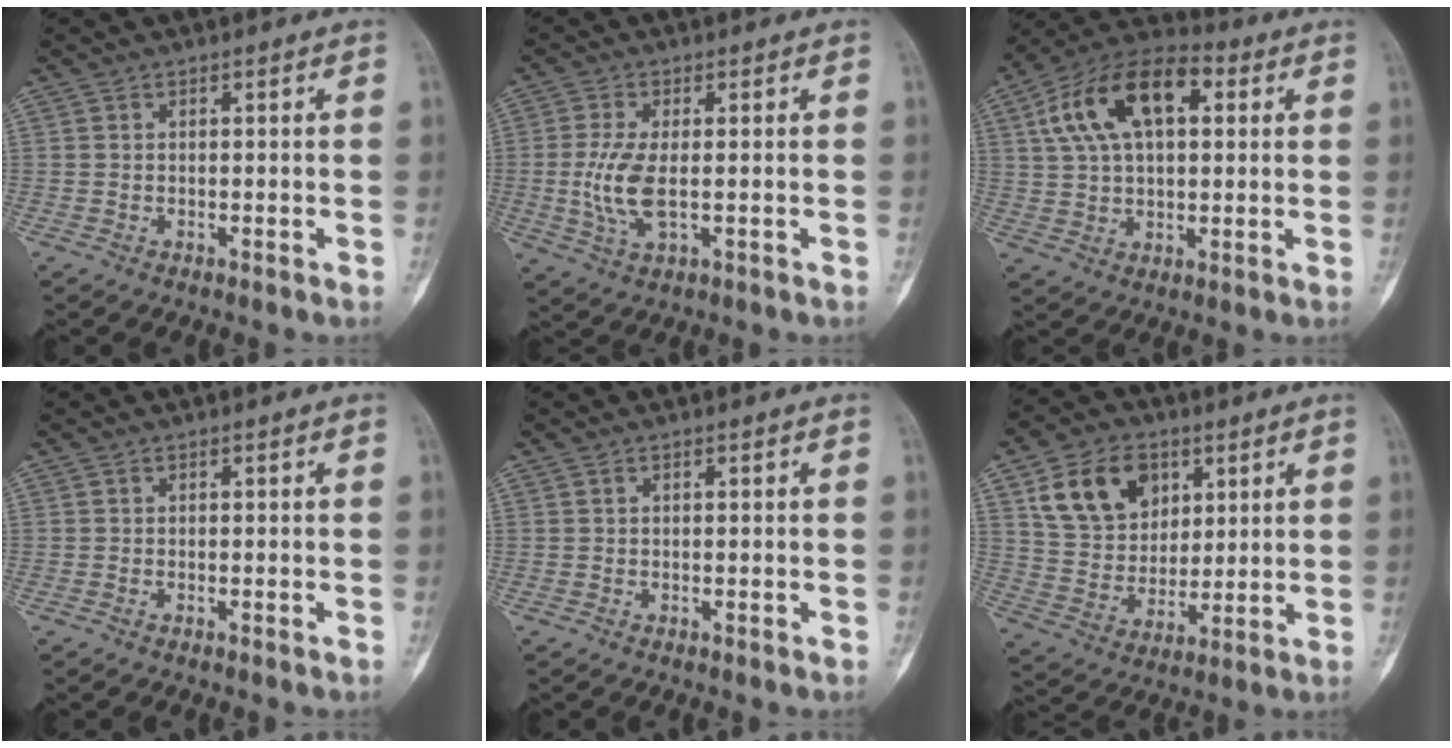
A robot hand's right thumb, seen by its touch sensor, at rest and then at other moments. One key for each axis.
{"total": 7.5, "fx": -0.6, "fy": 3.1, "fz": 6.8, "tx": -0.154, "ty": -0.007, "tz": -0.009}
{"total": 17.4, "fx": 5.2, "fy": 9.7, "fz": 13.5, "tx": -0.229, "ty": 0.023, "tz": 0.084}
{"total": 0.0}
{"total": 0.0}
{"total": 14.9, "fx": 6.3, "fy": 10.9, "fz": 7.9, "tx": -0.105, "ty": -0.016, "tz": 0.120}